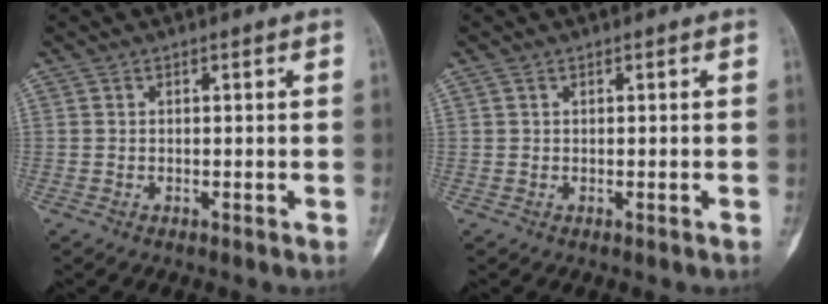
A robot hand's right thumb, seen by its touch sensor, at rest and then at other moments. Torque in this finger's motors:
{"motor_torque": [-1.71, 2.01, 0.66, 0.79, -0.02]}